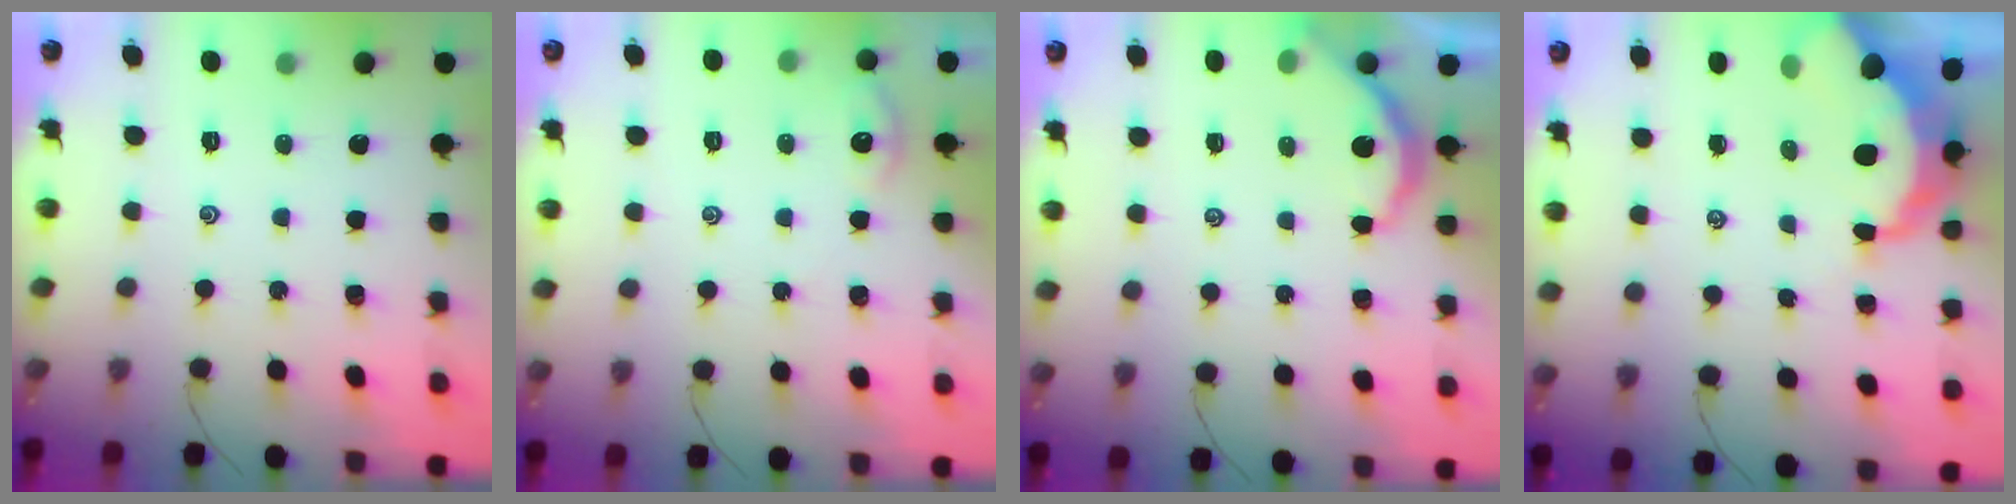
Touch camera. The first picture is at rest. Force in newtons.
{"total": 2.0, "press": 2.0, "slide": 0.2}
{"total": 5.4, "press": 5.4, "slide": 0.2}
{"total": 8.3, "press": 8.2, "slide": 1.0}